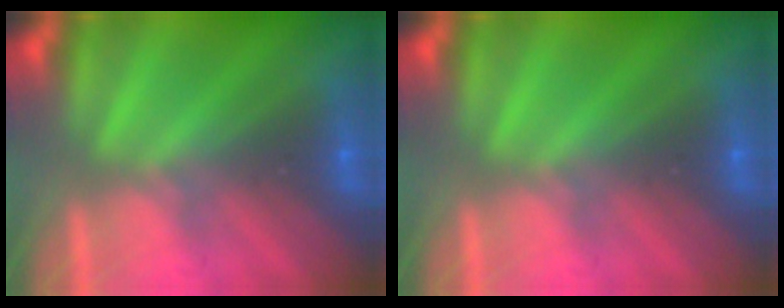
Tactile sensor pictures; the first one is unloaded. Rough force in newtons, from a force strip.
{"total": 0.0}